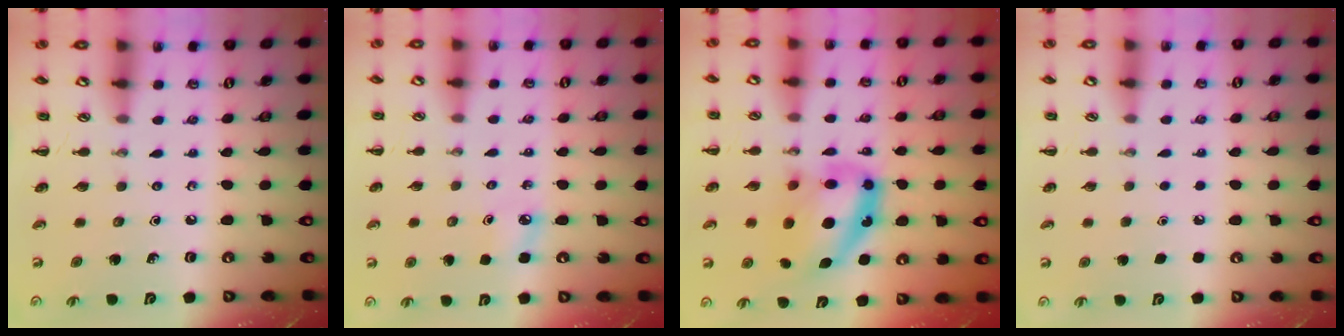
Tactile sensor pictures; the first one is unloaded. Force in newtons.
{"total": 4.2, "press": 4.0, "slide": 1.3}
{"total": 13.9, "press": 13.5, "slide": 3.3}
{"total": 1.8, "press": 1.8, "slide": 0.1}